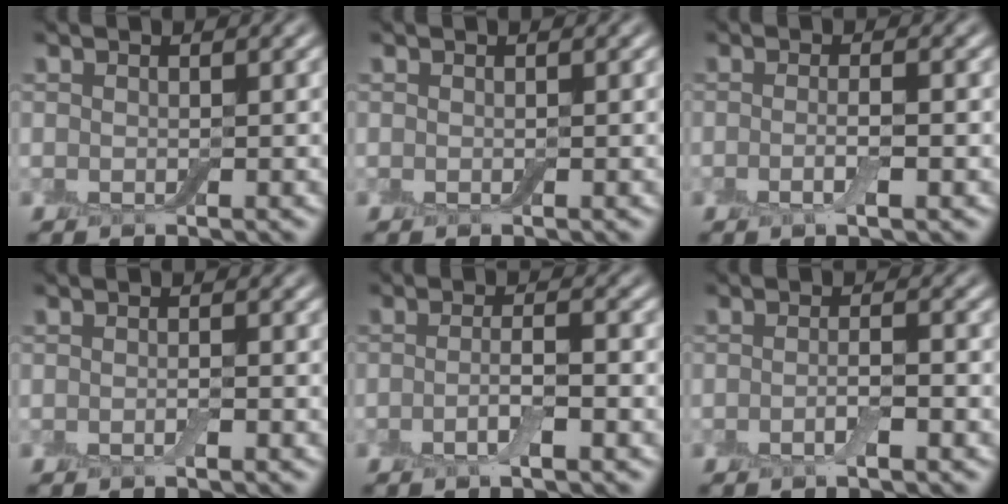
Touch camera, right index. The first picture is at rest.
{"total": 0.0}
{"total": 2.0, "force": [-0.5, 0.3, 1.9], "torque": [-0.039, -0.005, -0.013]}
{"total": 0.7, "force": [-0.3, 0.1, 0.6], "torque": [-0.012, -0.001, -0.006]}
{"total": 2.5, "force": [-0.9, 0.4, 2.3], "torque": [-0.042, 0.003, -0.021]}
{"total": 1.9, "force": [-0.7, 0.3, 1.7], "torque": [-0.033, -0.002, -0.016]}